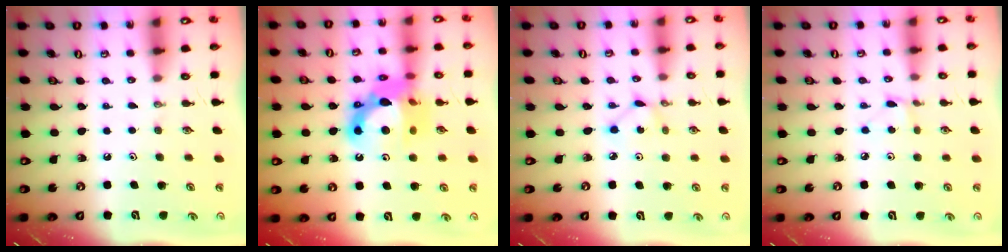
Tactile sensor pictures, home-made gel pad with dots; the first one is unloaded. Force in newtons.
{"total": 16.8, "press": 16.7, "slide": 1.7}
{"total": 1.7, "press": 1.7, "slide": 0.1}
{"total": 2.8, "press": 2.8, "slide": 0.4}